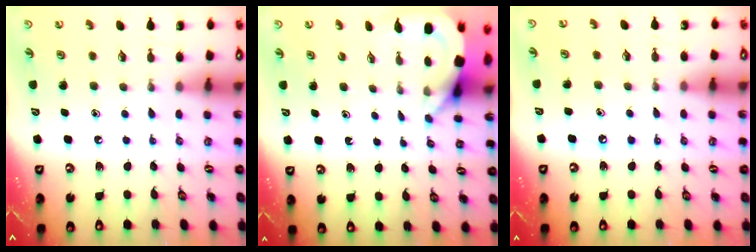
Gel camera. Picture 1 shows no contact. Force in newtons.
{"total": 3.9, "press": 3.9, "slide": 0.3}
{"total": 4.7, "press": 4.7, "slide": 0.6}